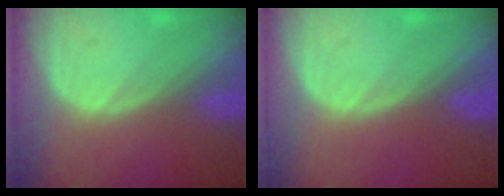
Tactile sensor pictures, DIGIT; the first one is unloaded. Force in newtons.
{"total": 0.0}